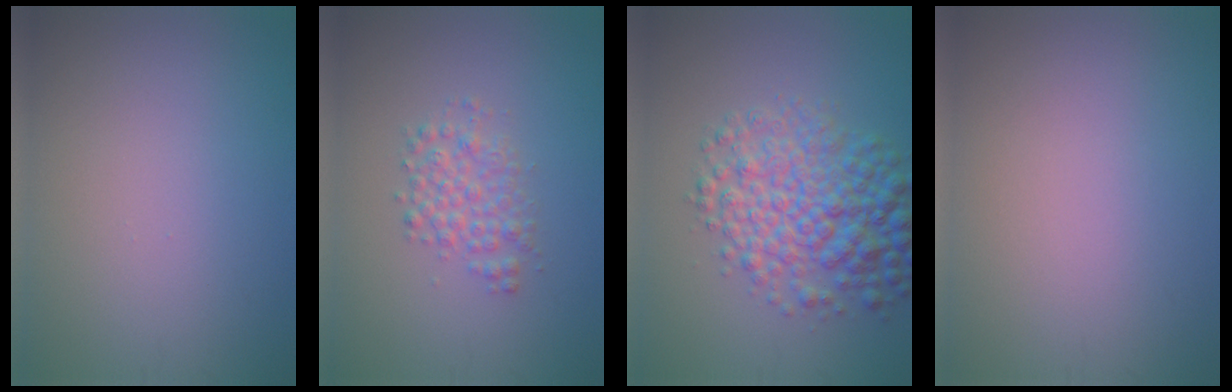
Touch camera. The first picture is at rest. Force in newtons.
{"total": 2.6, "press": 2.6, "slide": 0.0}
{"total": 7.0, "press": 7.0, "slide": 0.1}
{"total": 0.0}